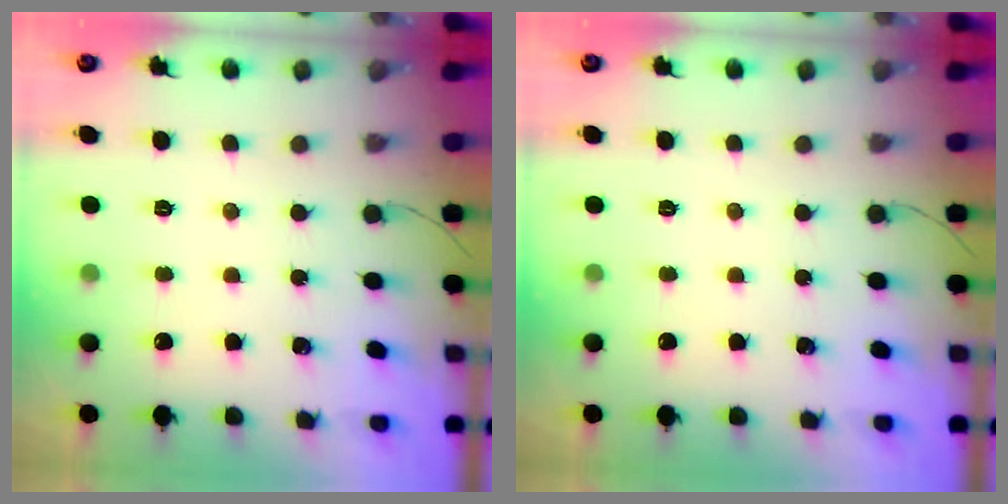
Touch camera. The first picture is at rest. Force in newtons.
{"total": 0.0}